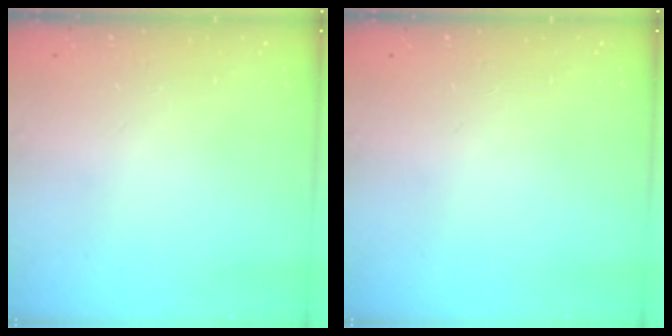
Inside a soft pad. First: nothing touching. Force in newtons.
{"total": 0.0}